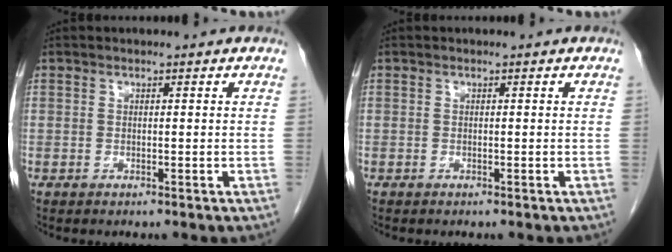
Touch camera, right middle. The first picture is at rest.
{"total": 0.0}